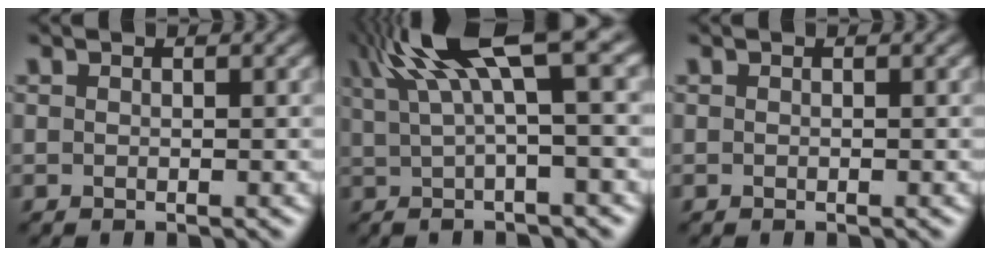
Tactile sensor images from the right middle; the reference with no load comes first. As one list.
[{"total": 9.2, "force": [4.2, 1.7, 8.1], "torque": [-0.121, 0.029, 0.070]}, {"total": 0.0}]